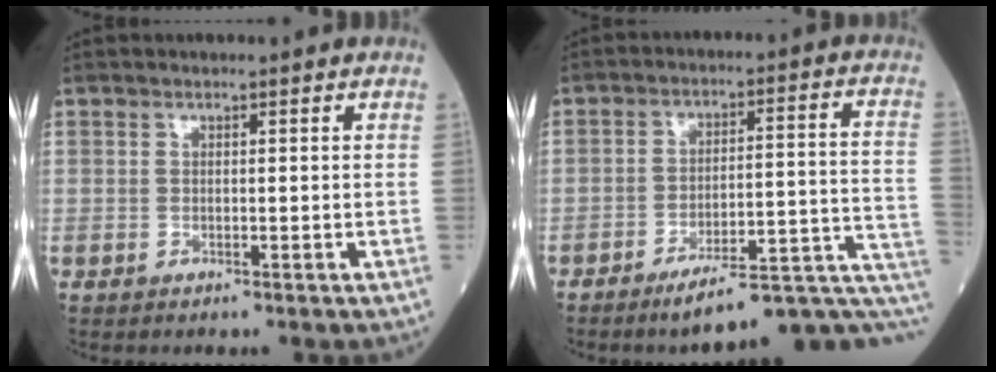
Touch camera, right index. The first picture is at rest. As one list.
[{"total": 15.1, "force": [-11.0, 1.5, 10.2], "torque": [-0.079, 0.048, -0.150]}]